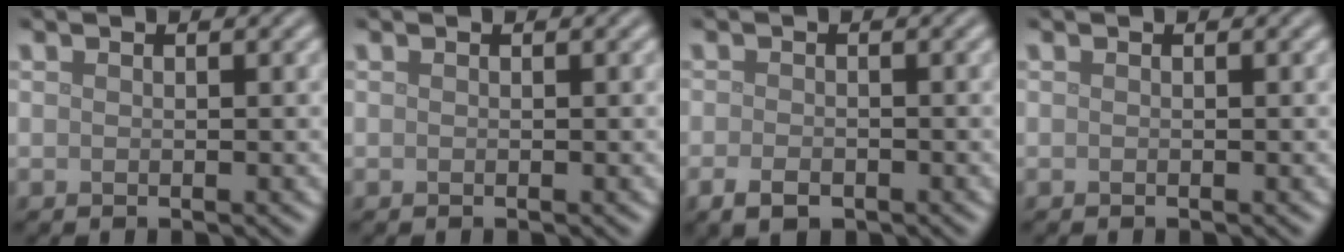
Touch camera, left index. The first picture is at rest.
{"total": 0.0}
{"total": 1.9, "force": [-1.0, 0.9, 1.3], "torque": [-0.025, -0.003, -0.020]}
{"total": 0.0}